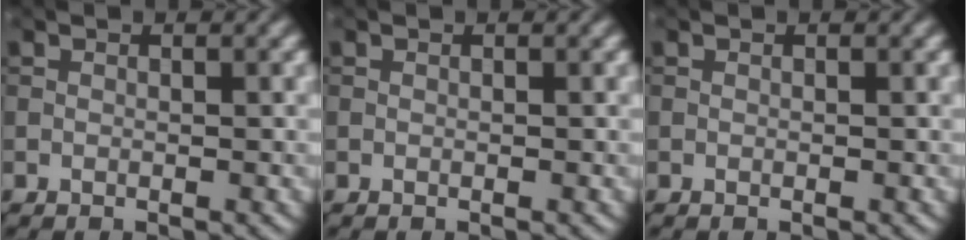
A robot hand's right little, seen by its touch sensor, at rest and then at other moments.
{"total": 0.0}
{"total": 0.0}